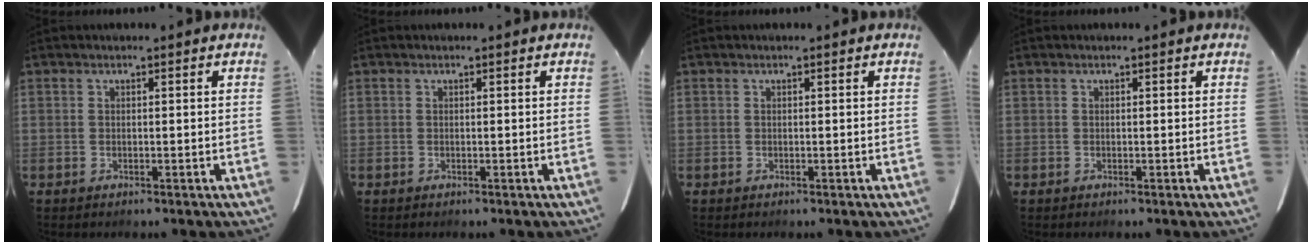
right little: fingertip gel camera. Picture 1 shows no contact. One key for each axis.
{"total": 0.0}
{"total": 0.0}
{"total": 0.0}